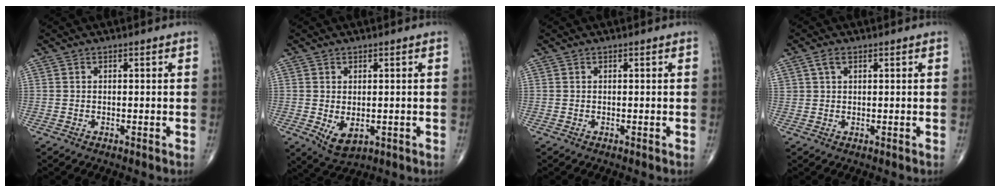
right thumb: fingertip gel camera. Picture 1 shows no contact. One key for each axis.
{"total": 5.0, "fx": -0.9, "fy": 2.9, "fz": 3.9, "tx": -0.058, "ty": -0.008, "tz": 0.000}
{"total": 0.0}
{"total": 1.9, "fx": 1.0, "fy": 1.1, "fz": 1.3, "tx": -0.026, "ty": 0.005, "tz": 0.022}